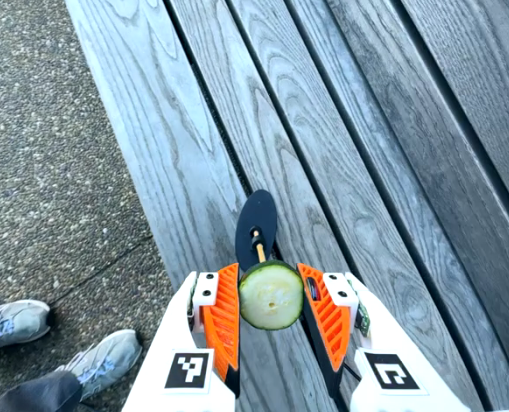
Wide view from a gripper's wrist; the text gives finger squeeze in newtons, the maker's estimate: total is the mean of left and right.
{"total": 11.1, "left": 11.5, "right": 10.8}